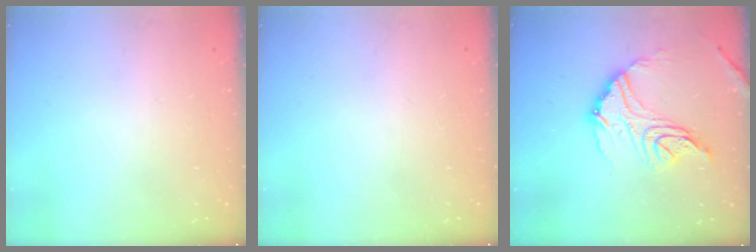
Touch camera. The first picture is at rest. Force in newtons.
{"total": 0.0}
{"total": 16.5, "press": 16.4, "slide": 1.6}